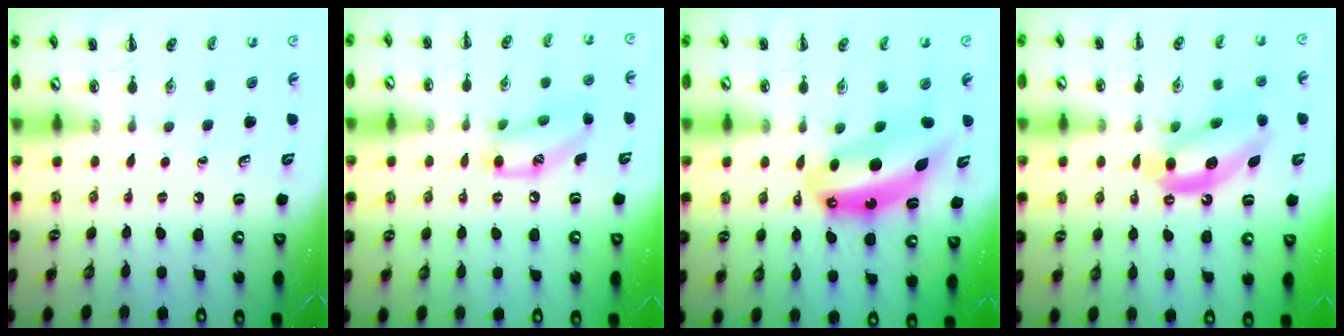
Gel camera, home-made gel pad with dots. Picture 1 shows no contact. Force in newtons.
{"total": 12.5, "press": 12.4, "slide": 2.0}
{"total": 10.2, "press": 9.8, "slide": 2.9}
{"total": 10.5, "press": 10.1, "slide": 2.9}